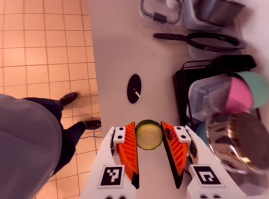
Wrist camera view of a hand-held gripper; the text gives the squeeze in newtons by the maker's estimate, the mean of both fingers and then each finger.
{"total": 7.5, "left": 7.5, "right": 7.5}